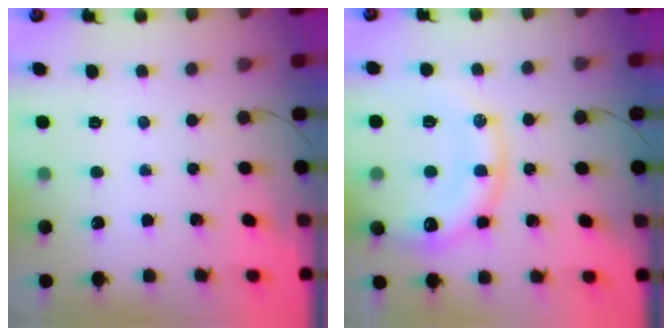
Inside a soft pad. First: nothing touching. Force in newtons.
{"total": 17.1, "press": 16.8, "slide": 2.9}